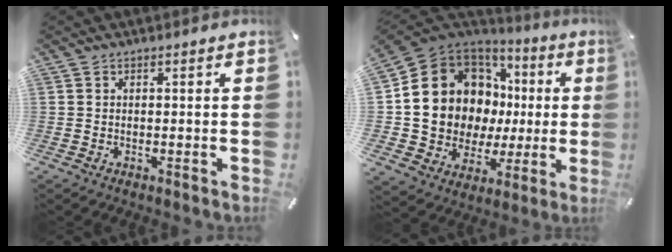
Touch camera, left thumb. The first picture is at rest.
{"total": 16.6, "force": [3.2, 14.3, 7.7], "torque": [-0.154, -0.043, 0.081]}